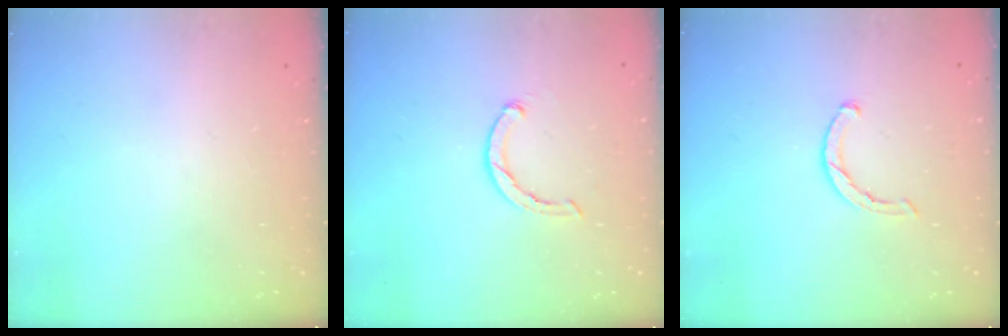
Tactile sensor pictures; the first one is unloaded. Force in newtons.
{"total": 1.8, "press": 1.8, "slide": 0.4}
{"total": 1.8, "press": 1.8, "slide": 0.3}